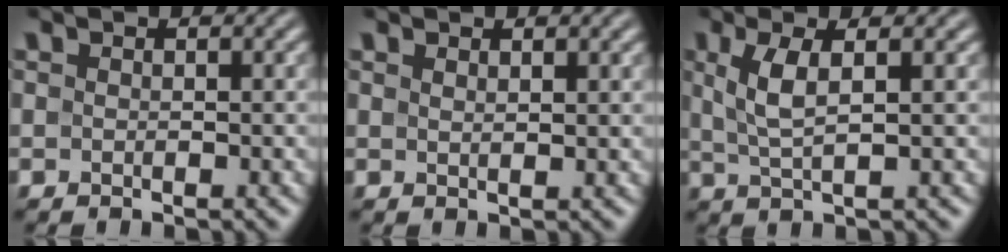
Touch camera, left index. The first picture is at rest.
{"total": 0.8, "force": [0.7, 0.1, 0.3], "torque": [-0.005, 0.002, 0.013]}
{"total": 3.3, "force": [0.9, 0.8, 3.0], "torque": [-0.067, 0.001, 0.020]}